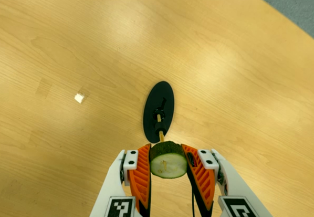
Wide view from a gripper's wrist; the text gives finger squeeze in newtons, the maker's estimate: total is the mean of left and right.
{"total": 10.6, "left": 10.0, "right": 11.2}